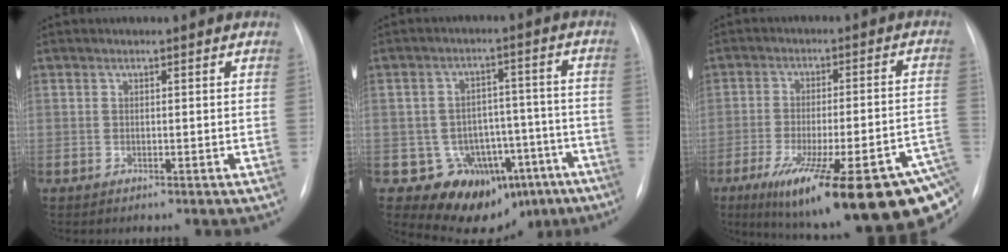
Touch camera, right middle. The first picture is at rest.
{"total": 13.2, "force": [-8.0, 9.6, 4.1], "torque": [-0.019, 0.067, -0.099]}
{"total": 26.3, "force": [-14.8, 3.8, 21.3], "torque": [-0.237, -0.010, -0.216]}